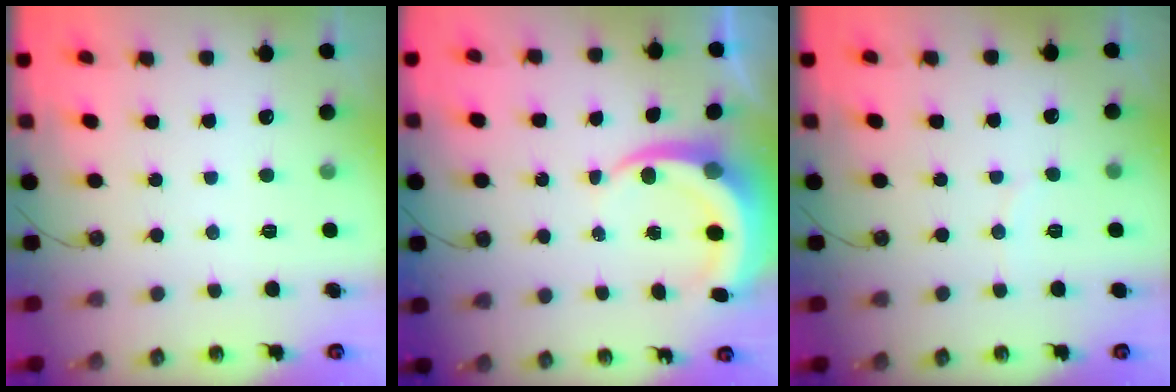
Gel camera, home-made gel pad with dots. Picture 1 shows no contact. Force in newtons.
{"total": 6.3, "press": 6.3, "slide": 0.8}
{"total": 1.8, "press": 1.8, "slide": 0.2}